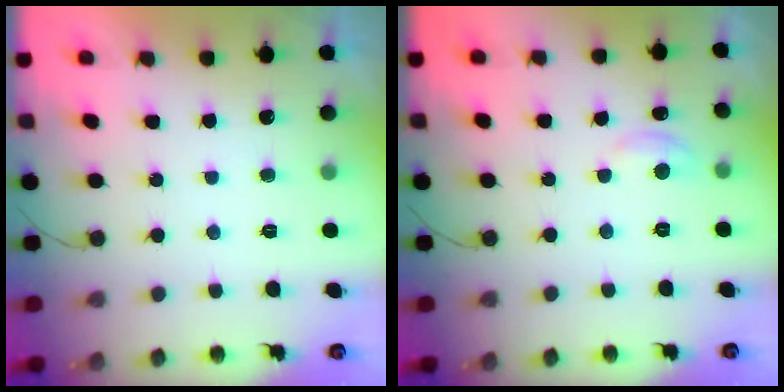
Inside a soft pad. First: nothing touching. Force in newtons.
{"total": 3.6, "press": 3.5, "slide": 0.4}